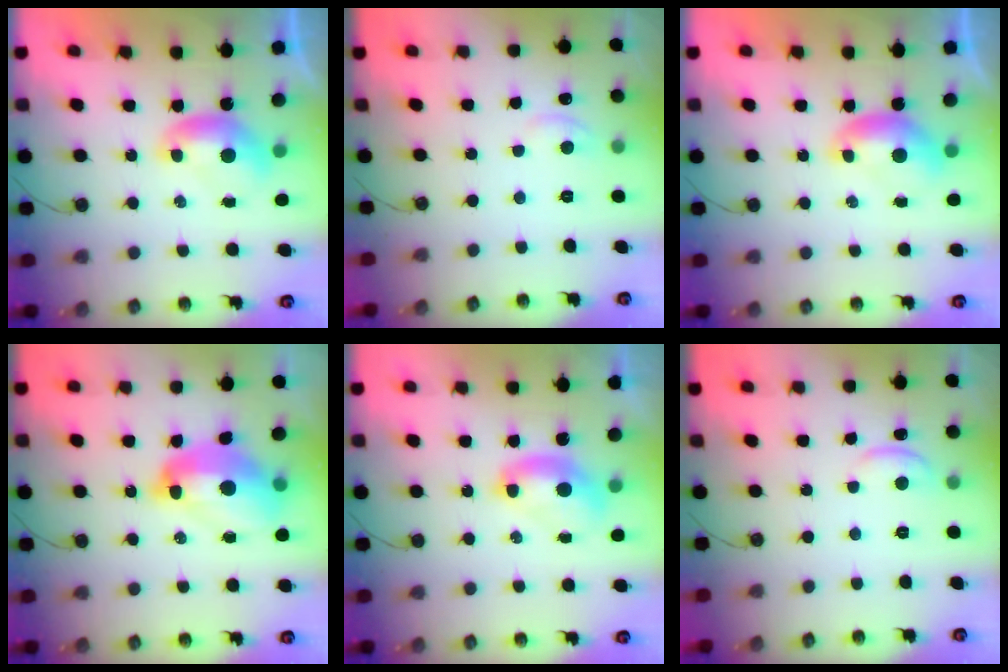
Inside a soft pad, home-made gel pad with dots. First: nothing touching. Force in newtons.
{"total": 1.5, "press": 1.3, "slide": 0.7}
{"total": 0.0}
{"total": 10.4, "press": 10.3, "slide": 1.3}
{"total": 2.5, "press": 2.5, "slide": 0.2}
{"total": 0.6, "press": 0.3, "slide": 0.5}